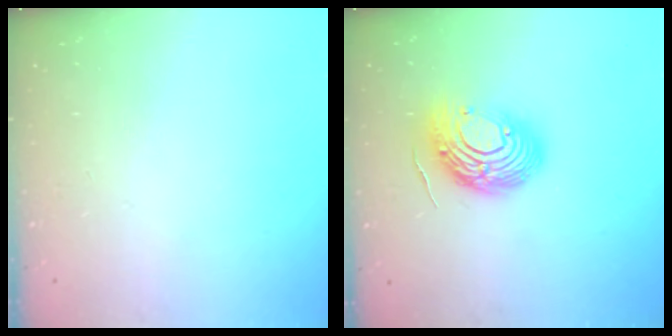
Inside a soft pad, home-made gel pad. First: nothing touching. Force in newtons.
{"total": 15.9, "press": 15.9, "slide": 1.3}